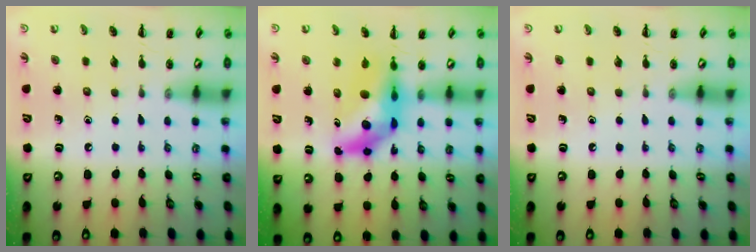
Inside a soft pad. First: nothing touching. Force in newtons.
{"total": 9.9, "press": 9.3, "slide": 3.5}
{"total": 0.0}